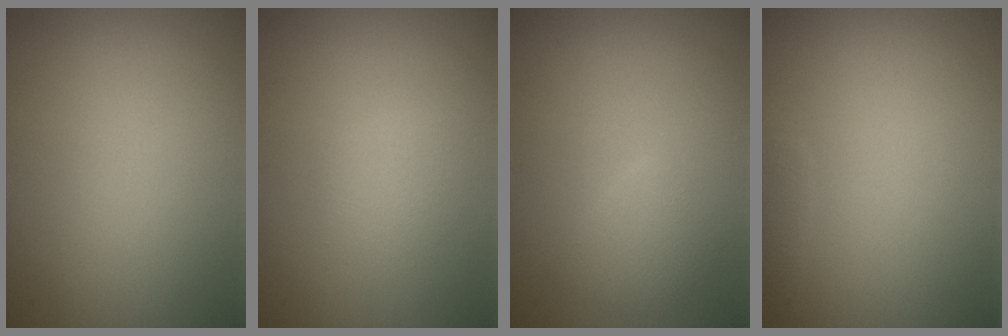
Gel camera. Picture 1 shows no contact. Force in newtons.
{"total": 1.3, "press": 1.3, "slide": 0.2}
{"total": 1.8, "press": 1.8, "slide": 0.0}
{"total": 0.7, "press": 0.7, "slide": 0.1}